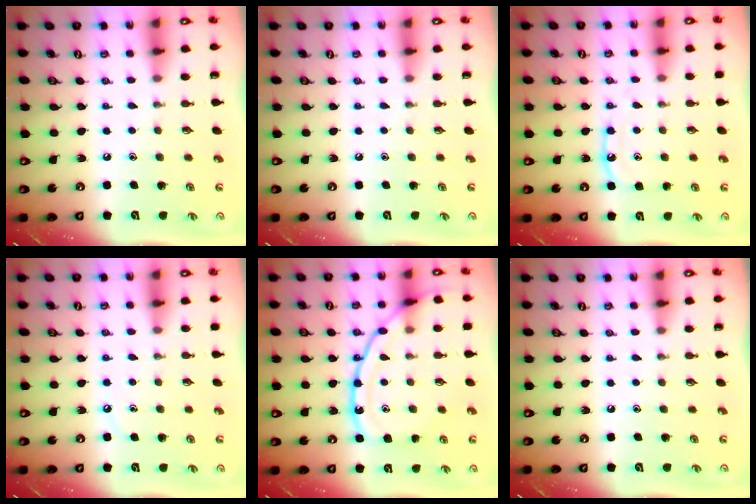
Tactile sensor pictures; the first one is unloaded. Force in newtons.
{"total": 0.0}
{"total": 8.1, "press": 8.1, "slide": 0.7}
{"total": 3.6, "press": 3.5, "slide": 0.6}
{"total": 15.8, "press": 15.7, "slide": 1.6}
{"total": 0.0}